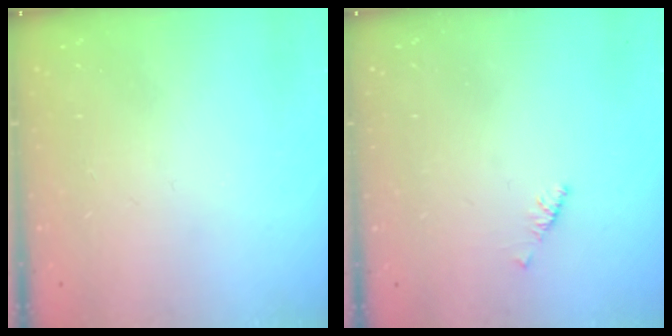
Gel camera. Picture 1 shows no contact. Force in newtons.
{"total": 2.1, "press": 2.0, "slide": 0.6}